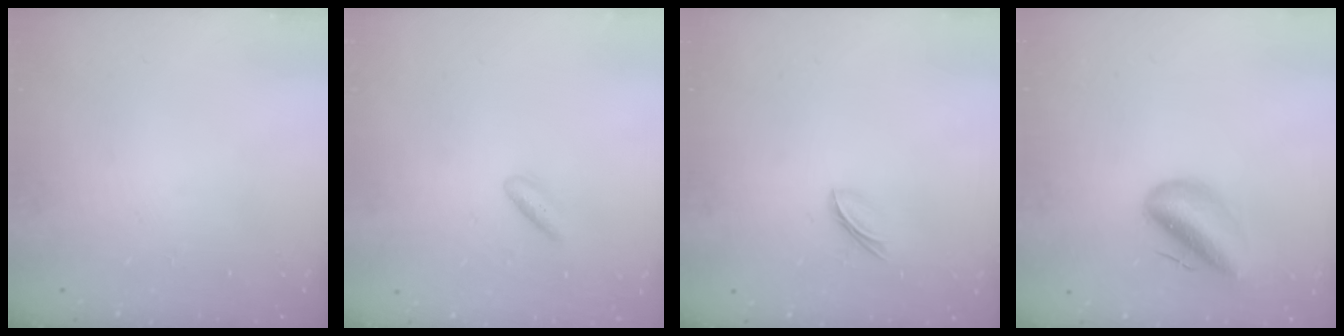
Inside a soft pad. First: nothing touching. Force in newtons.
{"total": 3.2, "press": 3.0, "slide": 1.3}
{"total": 3.7, "press": 3.6, "slide": 0.7}
{"total": 10.2, "press": 9.8, "slide": 2.7}